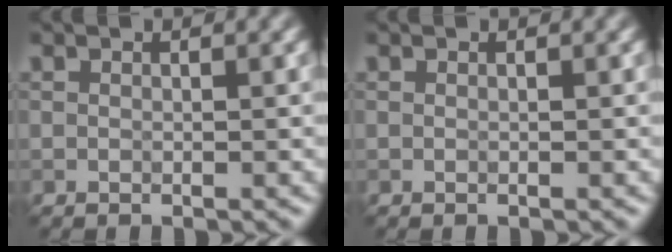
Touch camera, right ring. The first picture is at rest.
{"total": 0.0}